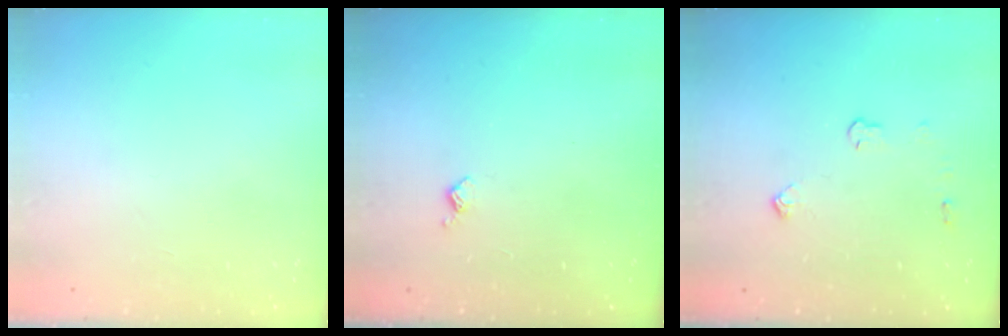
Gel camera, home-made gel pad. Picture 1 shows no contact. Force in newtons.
{"total": 3.2, "press": 3.2, "slide": 0.5}
{"total": 4.6, "press": 4.5, "slide": 0.7}